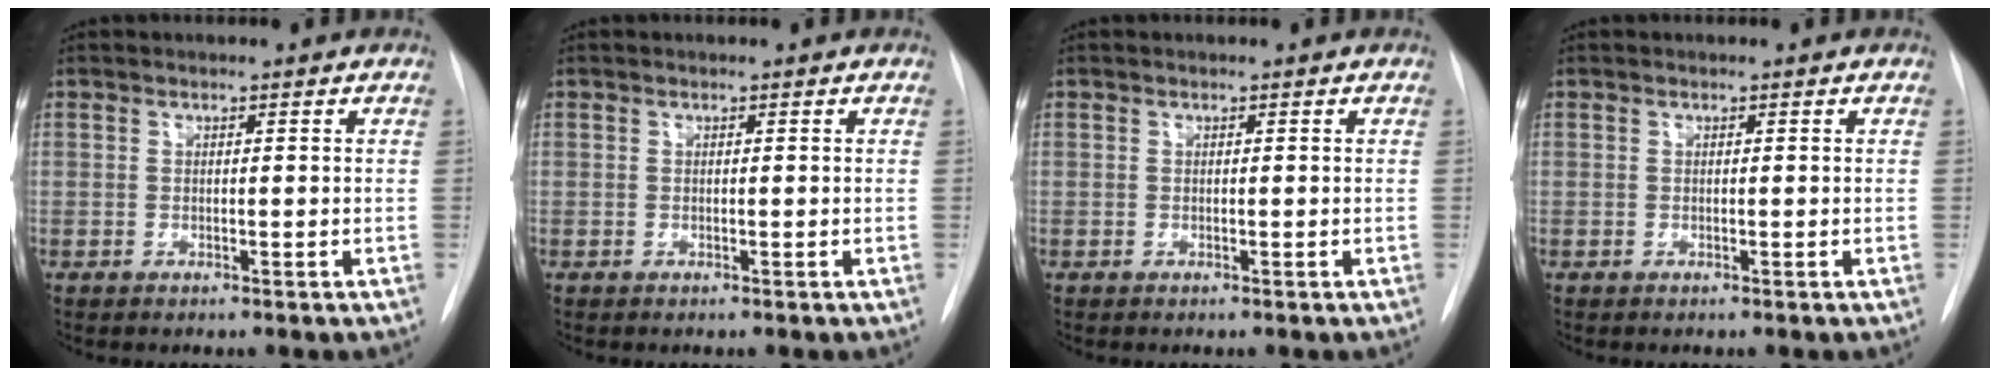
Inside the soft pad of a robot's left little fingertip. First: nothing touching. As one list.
[{"total": 0.0}, {"total": 0.0}, {"total": 0.0}]